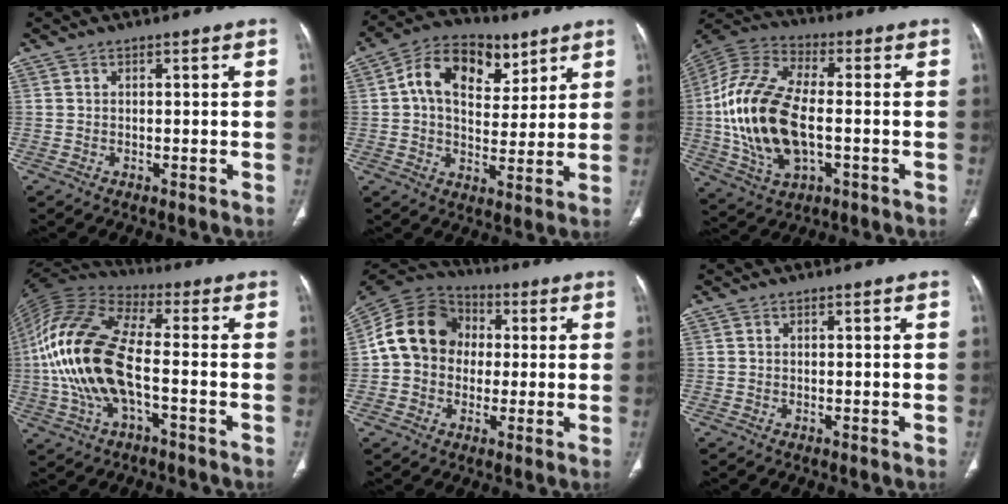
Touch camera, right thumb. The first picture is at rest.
{"total": 14.3, "force": [5.6, 9.4, 9.1], "torque": [-0.119, -0.001, 0.091]}
{"total": 20.4, "force": [-2.1, 10.4, 17.4], "torque": [-0.367, 0.019, -0.037]}
{"total": 19.8, "force": [-2.8, 8.9, 17.5], "torque": [-0.379, 0.029, -0.054]}
{"total": 14.6, "force": [1.0, 12.4, 7.7], "torque": [-0.128, 0.031, 0.007]}
{"total": 0.0}